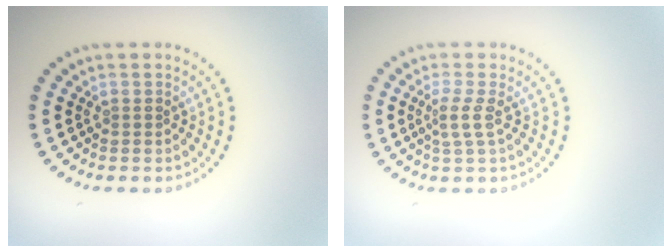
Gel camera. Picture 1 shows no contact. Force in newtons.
{"total": 2.0, "press": 1.4, "slide": 1.5}